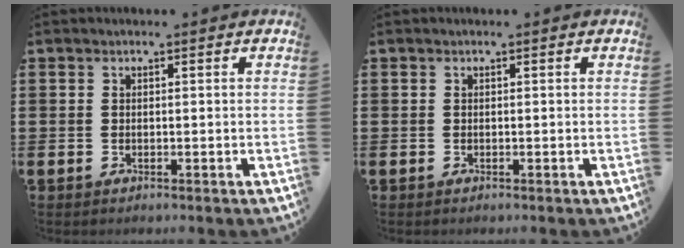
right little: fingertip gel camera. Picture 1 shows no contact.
{"total": 0.0}